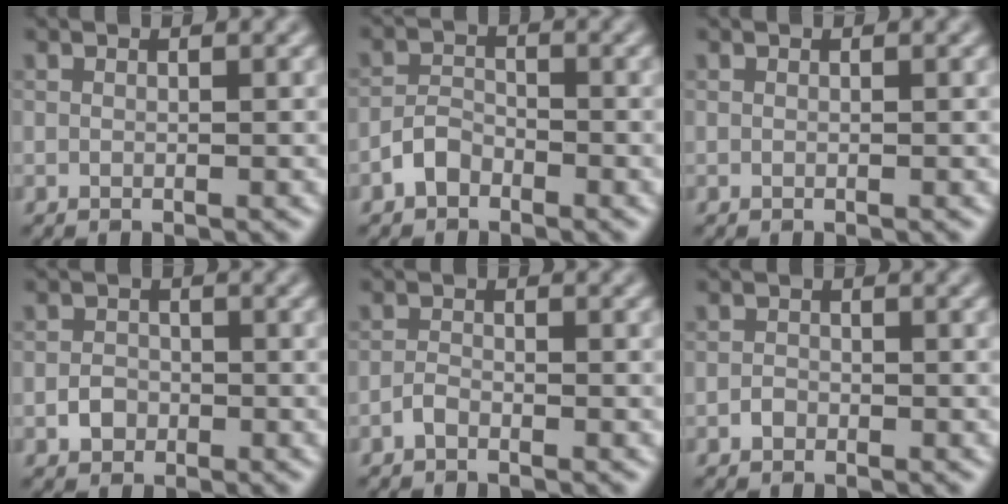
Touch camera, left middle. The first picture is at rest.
{"total": 2.1, "force": [-1.4, 1.2, 0.9], "torque": [-0.012, 0.009, -0.031]}
{"total": 0.0}
{"total": 1.6, "force": [-0.7, 1.4, 0.6], "torque": [-0.005, 0.001, -0.015]}
{"total": 1.0, "force": [-0.7, 0.4, 0.5], "torque": [-0.010, 0.002, -0.018]}
{"total": 0.8, "force": [-0.5, 0.6, 0.2], "torque": [-0.003, 0.000, -0.010]}